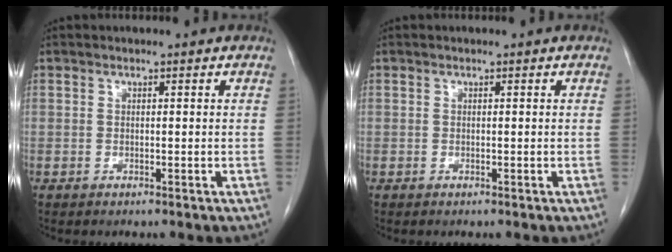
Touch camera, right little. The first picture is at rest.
{"total": 0.0}